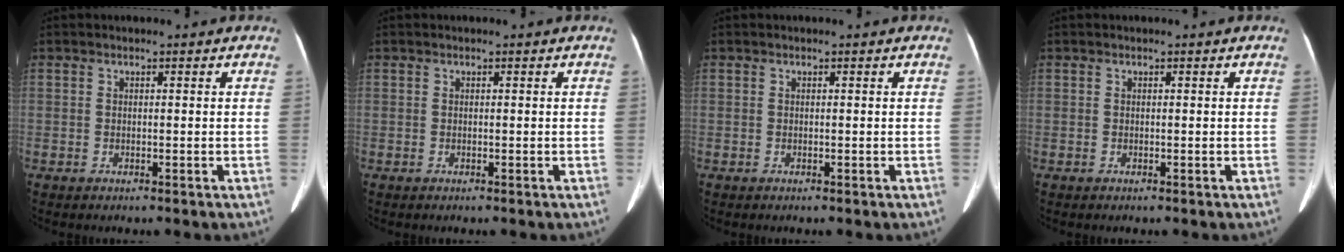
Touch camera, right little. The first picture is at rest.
{"total": 0.0}
{"total": 0.0}
{"total": 0.0}